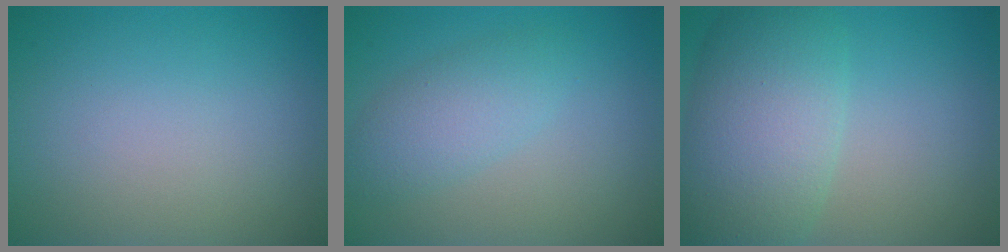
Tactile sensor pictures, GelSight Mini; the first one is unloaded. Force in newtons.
{"total": 3.2, "press": 3.2, "slide": 0.1}
{"total": 8.2, "press": 8.2, "slide": 0.4}